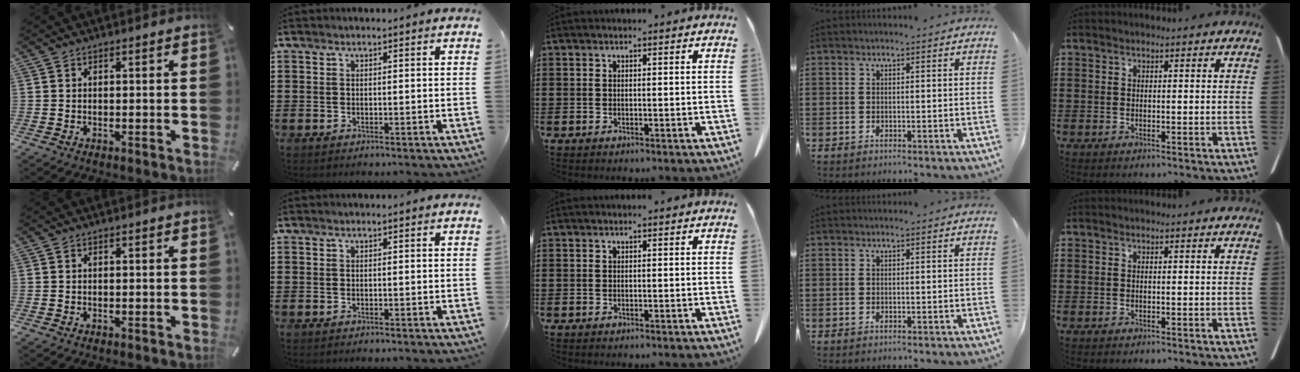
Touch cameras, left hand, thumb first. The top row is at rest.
{}